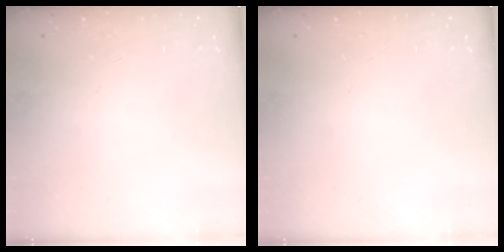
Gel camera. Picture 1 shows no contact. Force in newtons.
{"total": 0.0}